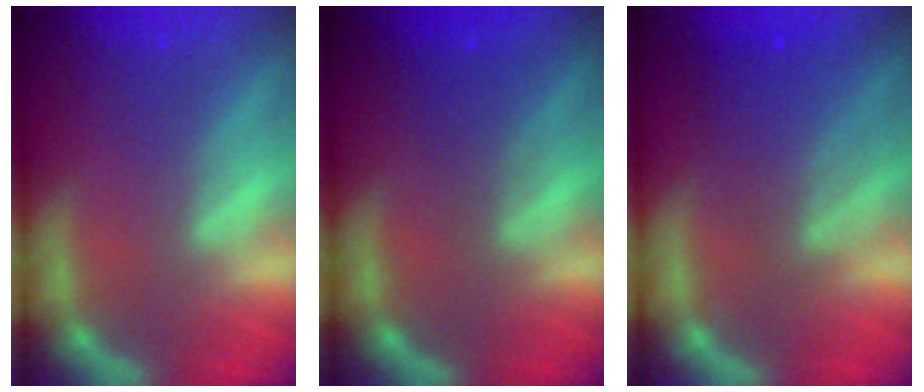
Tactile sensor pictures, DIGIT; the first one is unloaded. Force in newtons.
{"total": 2.4}
{"total": 5.1}